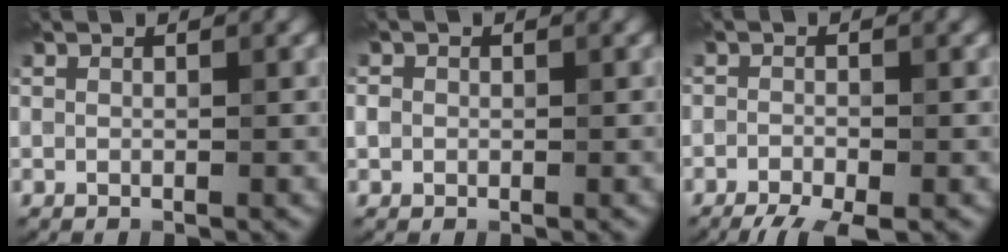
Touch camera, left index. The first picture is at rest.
{"total": 0.9, "force": [0.0, 0.9, 0.2], "torque": [-0.001, -0.001, -0.005]}
{"total": 4.7, "force": [-3.5, 1.4, 2.9], "torque": [-0.047, -0.022, -0.060]}